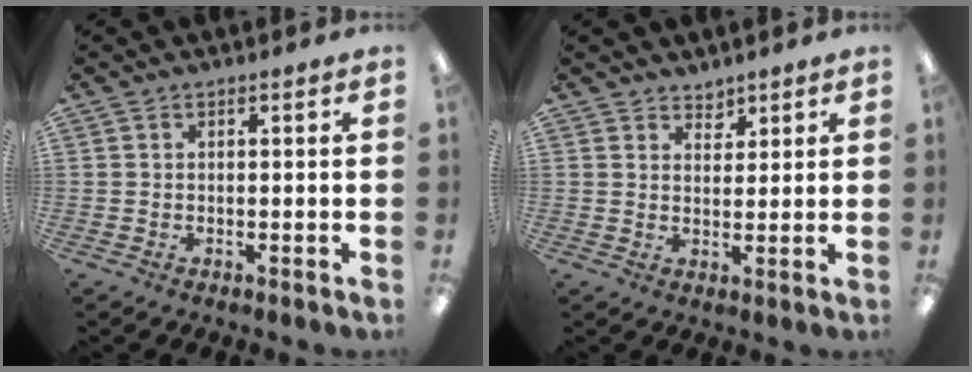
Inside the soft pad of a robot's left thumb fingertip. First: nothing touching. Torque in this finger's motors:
{"motor_torque": [-0.05, -0.11, -0.42, -0.01, -0.01]}